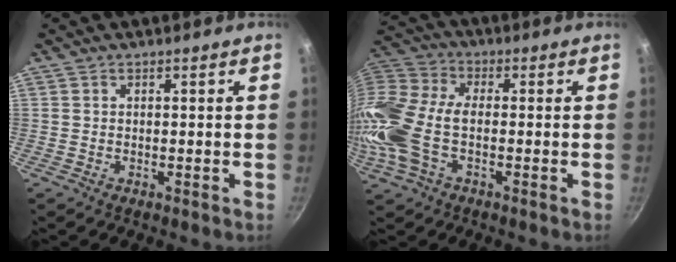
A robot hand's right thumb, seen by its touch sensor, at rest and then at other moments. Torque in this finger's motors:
{"motor_torque": [2.51, 2.51, 1.36, -1.28, 0.62]}